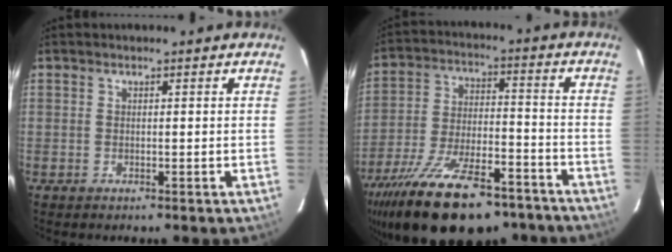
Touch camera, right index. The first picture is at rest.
{"total": 25.2, "force": [-18.8, 9.3, 14.0], "torque": [-0.264, -0.034, -0.282]}